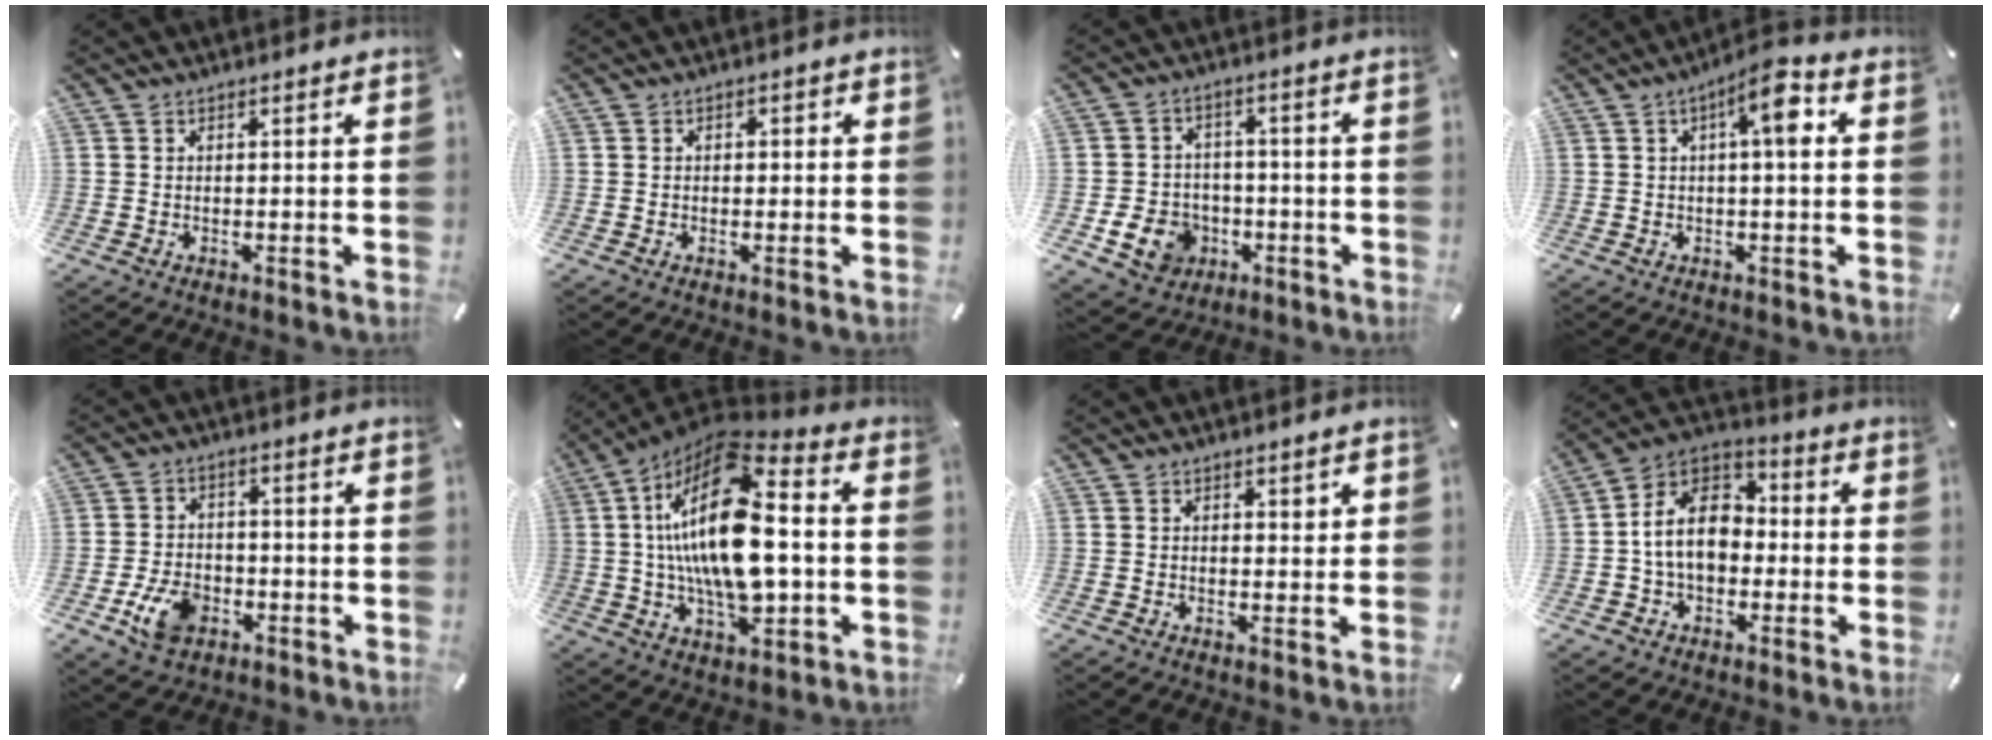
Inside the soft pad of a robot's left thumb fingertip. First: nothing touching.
{"total": 1.2, "force": [-0.3, 1.0, 0.6], "torque": [-0.011, 0.006, -0.008]}
{"total": 9.4, "force": [-3.2, 7.9, 4.0], "torque": [-0.085, 0.020, -0.057]}
{"total": 8.4, "force": [2.0, 2.2, 7.8], "torque": [-0.119, -0.004, 0.025]}
{"total": 8.4, "force": [-3.6, 5.7, 5.0], "torque": [-0.114, 0.011, -0.064]}
{"total": 24.7, "force": [1.5, 12.1, 21.5], "torque": [-0.418, -0.010, 0.021]}
{"total": 0.9, "force": [0.5, 0.6, 0.5], "torque": [-0.002, 0.000, 0.007]}
{"total": 12.7, "force": [-1.5, 9.8, 8.0], "torque": [-0.171, 0.023, -0.028]}